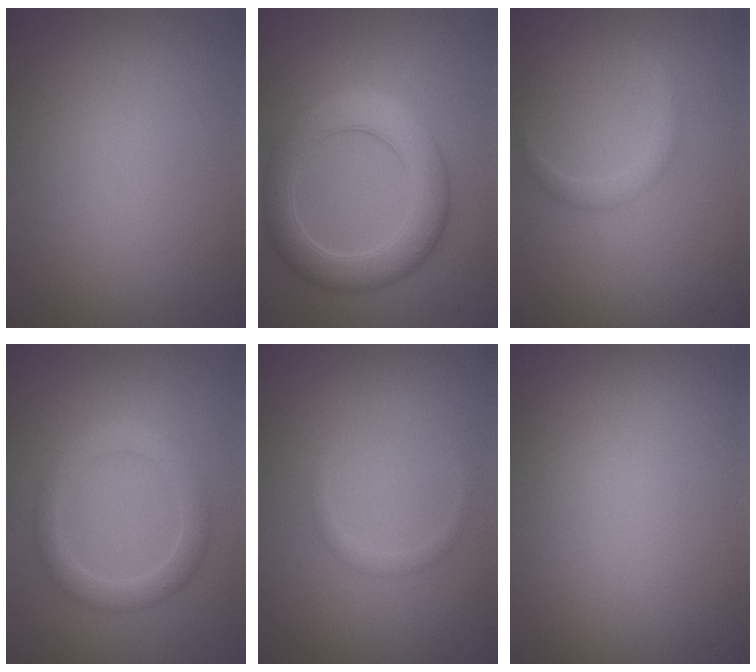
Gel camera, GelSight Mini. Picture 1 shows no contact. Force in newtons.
{"total": 5.5, "press": 5.5, "slide": 0.3}
{"total": 1.4, "press": 1.4, "slide": 0.1}
{"total": 2.9, "press": 2.9, "slide": 0.2}
{"total": 0.9, "press": 0.9, "slide": 0.0}
{"total": 0.0}